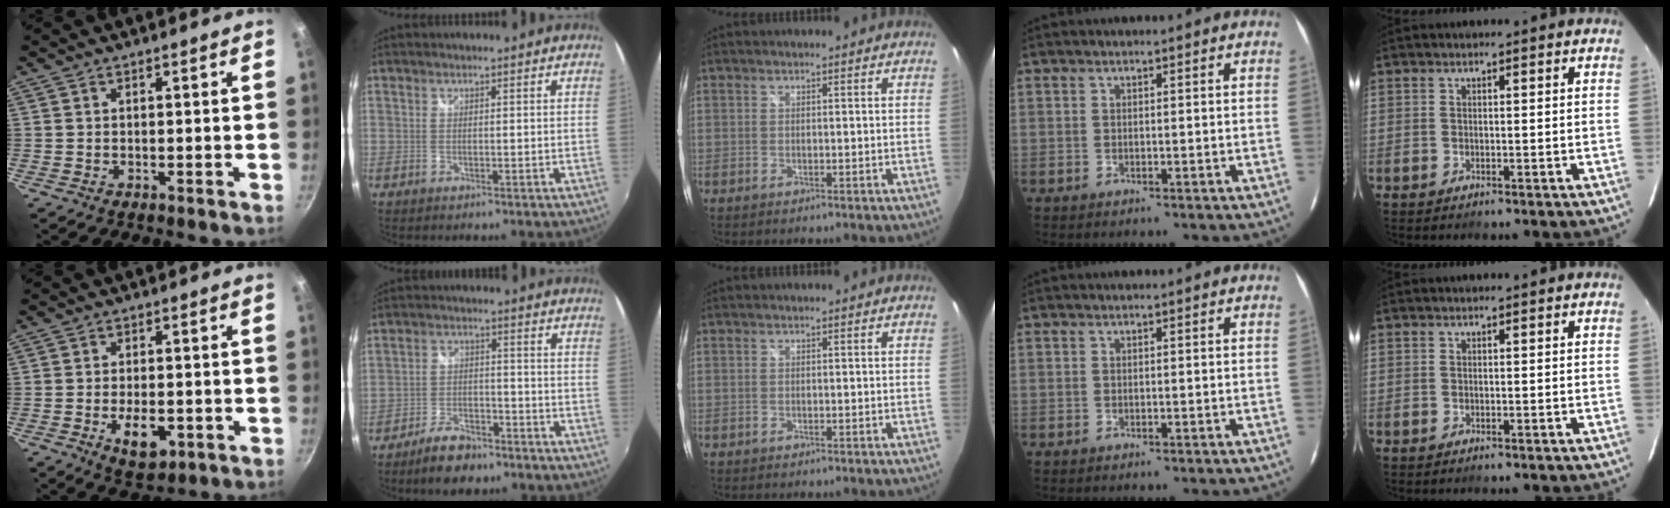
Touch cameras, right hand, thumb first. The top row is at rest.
{"thumb": {"total": 7.2, "force": [-2.2, 3.8, 5.7], "torque": [-0.077, 0.003, -0.025]}, "index": {"total": 7.9, "force": [-6.1, 3.4, 3.7], "torque": [-0.091, 0.007, -0.100]}}